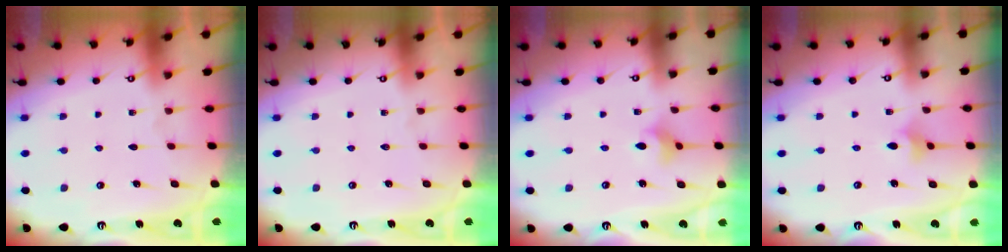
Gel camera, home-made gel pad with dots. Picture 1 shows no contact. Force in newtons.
{"total": 0.0}
{"total": 4.0, "press": 4.0, "slide": 0.8}
{"total": 3.7, "press": 3.5, "slide": 1.0}